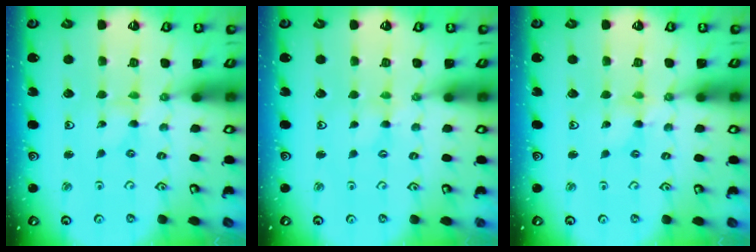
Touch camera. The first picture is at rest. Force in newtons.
{"total": 0.8, "press": 0.7, "slide": 0.3}
{"total": 1.1, "press": 1.1, "slide": 0.1}